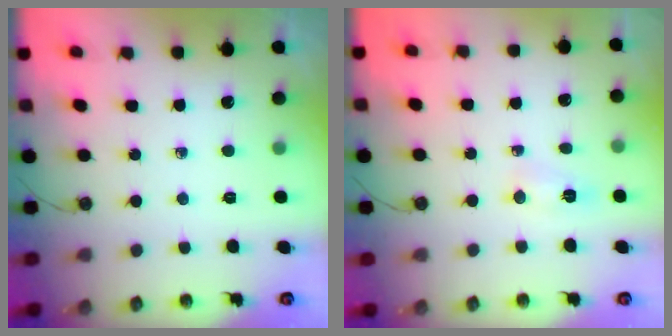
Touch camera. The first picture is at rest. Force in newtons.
{"total": 4.8, "press": 4.8, "slide": 0.6}